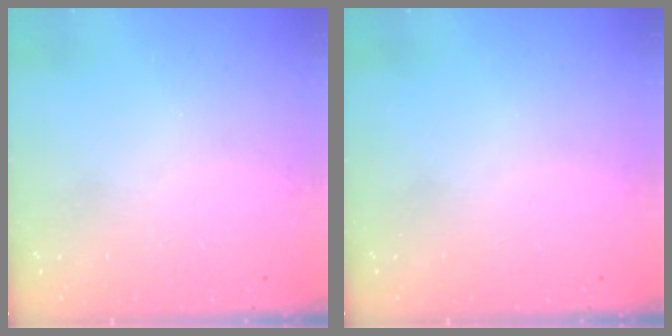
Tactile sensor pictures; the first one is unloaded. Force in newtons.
{"total": 0.0}